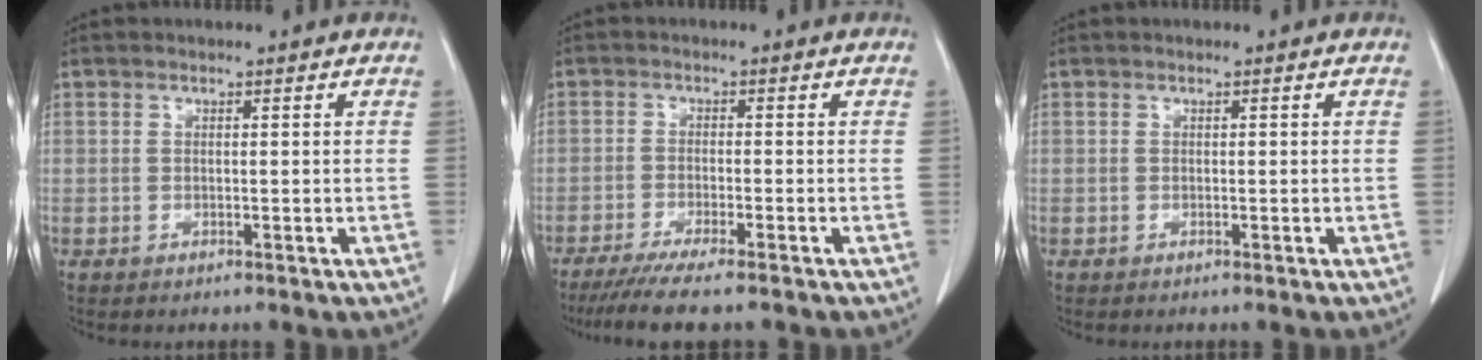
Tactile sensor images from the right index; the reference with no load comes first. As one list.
[{"total": 8.0, "force": [-6.5, 0.1, 4.7], "torque": [-0.070, -0.020, -0.102]}, {"total": 0.0}]